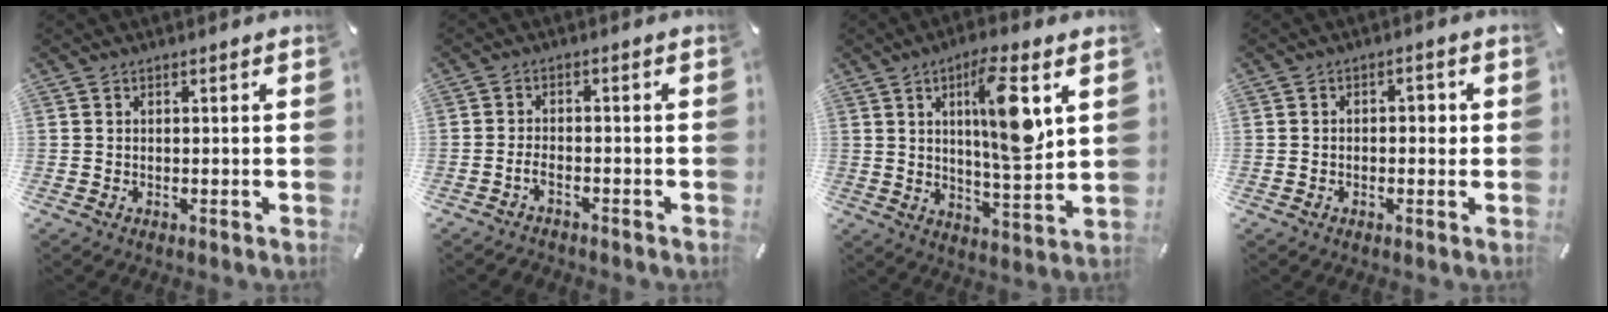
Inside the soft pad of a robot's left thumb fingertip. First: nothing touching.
{"total": 2.7, "force": [-1.9, 1.1, 1.6], "torque": [-0.034, 0.008, -0.037]}
{"total": 13.4, "force": [4.5, 3.0, 12.2], "torque": [-0.195, -0.008, 0.067]}
{"total": 2.8, "force": [-0.4, 1.7, 2.2], "torque": [-0.034, 0.006, -0.013]}